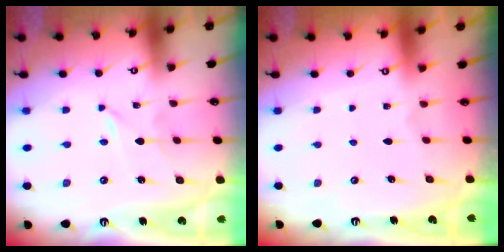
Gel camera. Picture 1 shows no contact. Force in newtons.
{"total": 0.0}